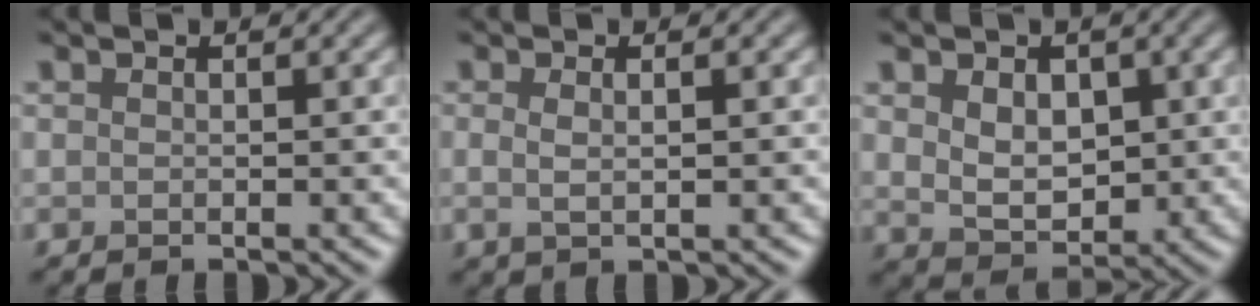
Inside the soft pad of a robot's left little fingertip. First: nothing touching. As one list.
[{"total": 1.5, "force": [0.2, 0.4, 1.4], "torque": [-0.027, 0.000, 0.004]}, {"total": 4.1, "force": [0.7, 2.9, 2.8], "torque": [-0.049, -0.008, 0.015]}]